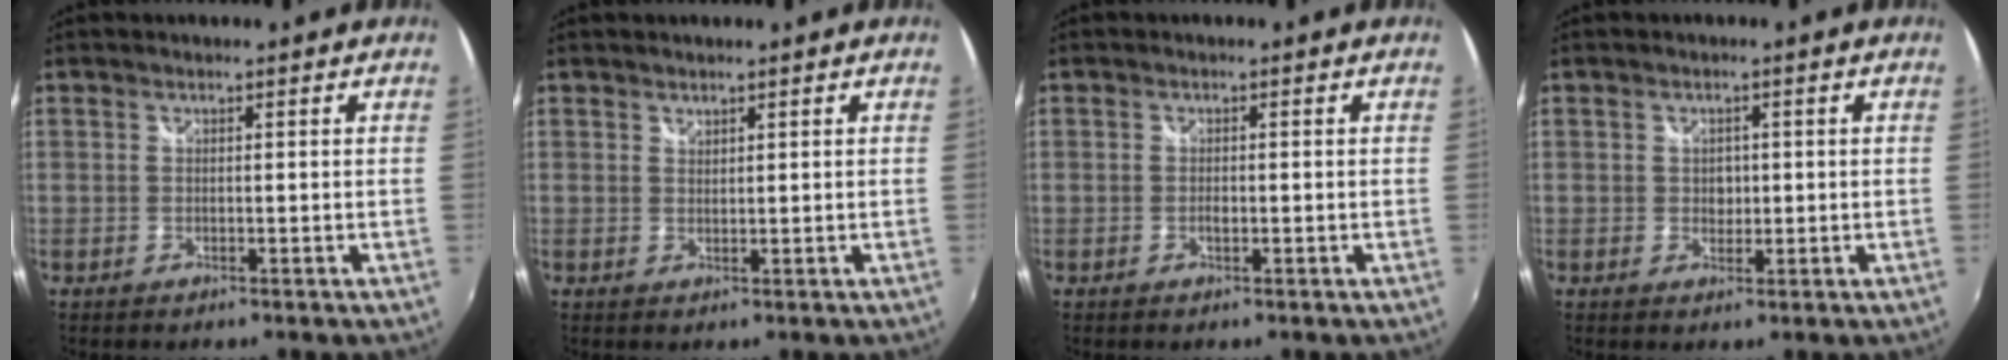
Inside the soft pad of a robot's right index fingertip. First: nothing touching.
{"total": 0.9, "force": [0.8, 0.3, 0.1], "torque": [0.000, 0.001, 0.016]}
{"total": 1.1, "force": [-0.4, 0.5, 0.9], "torque": [-0.017, 0.000, -0.008]}
{"total": 2.0, "force": [-0.1, 1.8, 0.9], "torque": [-0.011, 0.001, -0.003]}